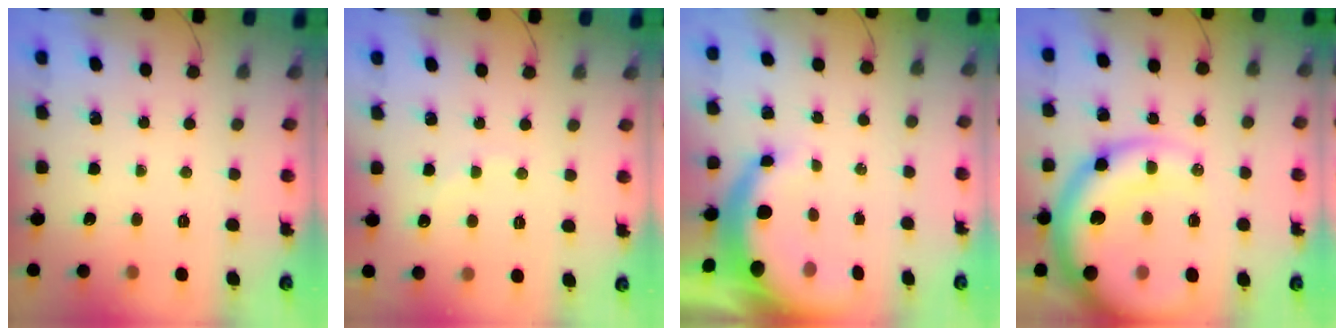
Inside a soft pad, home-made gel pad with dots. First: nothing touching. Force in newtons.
{"total": 6.0, "press": 5.9, "slide": 1.1}
{"total": 8.1, "press": 8.0, "slide": 1.3}
{"total": 20.8, "press": 20.2, "slide": 5.0}